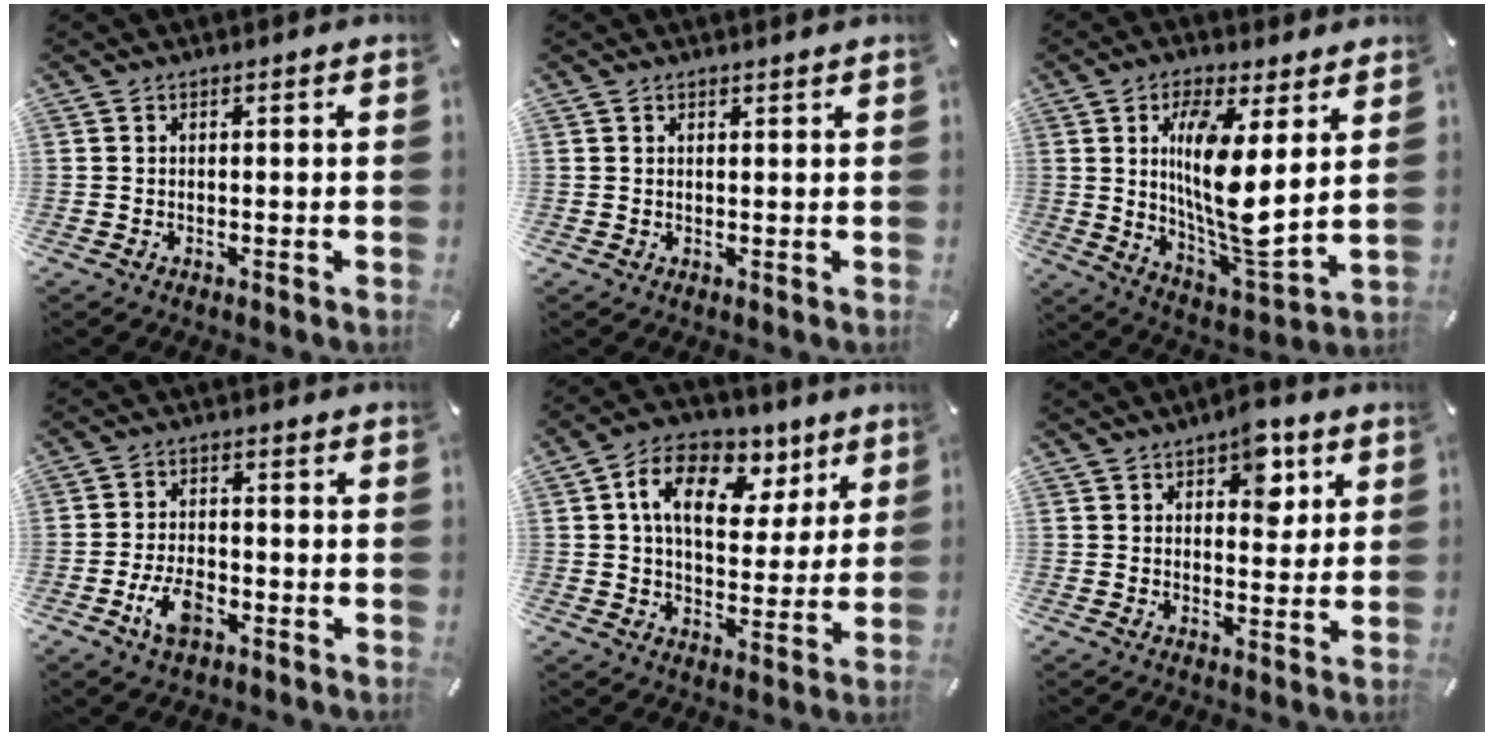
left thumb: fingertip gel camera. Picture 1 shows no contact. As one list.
[{"total": 0.8, "force": [0.7, 0.3, -0.1], "torque": [0.003, -0.001, 0.014]}, {"total": 15.4, "force": [3.8, 5.0, 14.0], "torque": [-0.273, -0.044, 0.055]}, {"total": 7.4, "force": [-3.3, 4.1, 5.2], "torque": [-0.113, 0.012, -0.061]}, {"total": 14.2, "force": [6.5, 9.5, 8.4], "torque": [-0.129, -0.023, 0.114]}, {"total": 7.4, "force": [3.6, 4.4, 4.7], "torque": [-0.038, -0.016, 0.054]}]